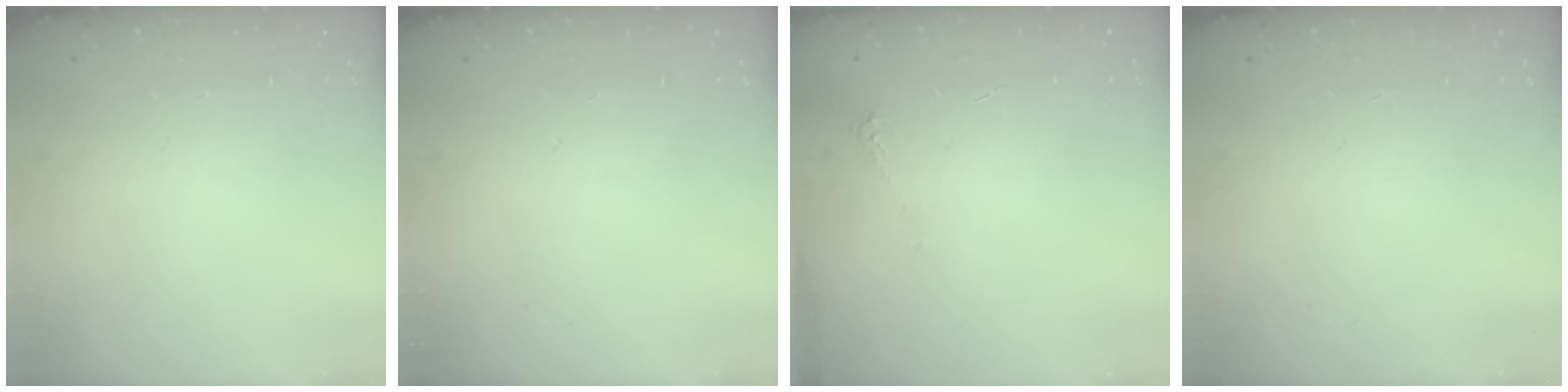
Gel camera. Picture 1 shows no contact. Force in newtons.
{"total": 0.0}
{"total": 2.5, "press": 2.5, "slide": 0.3}
{"total": 0.0}